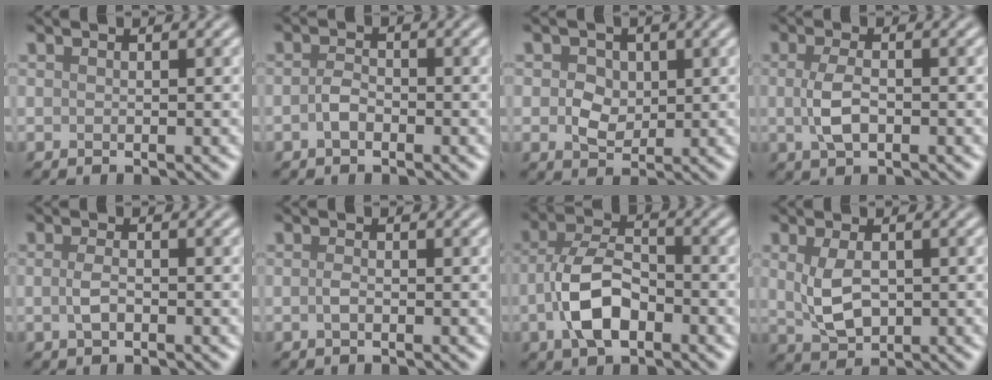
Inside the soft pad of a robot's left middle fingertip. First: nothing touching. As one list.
[{"total": 1.5, "force": [-0.7, 0.8, 1.1], "torque": [-0.024, 0.002, -0.017]}, {"total": 2.7, "force": [0.2, 2.2, 1.5], "torque": [-0.027, -0.003, 0.001]}, {"total": 2.9, "force": [-0.2, 1.4, 2.5], "torque": [-0.058, -0.003, -0.005]}, {"total": 1.5, "force": [-0.4, 0.7, 1.3], "torque": [-0.030, 0.000, -0.010]}, {"total": 0.8, "force": [-0.3, 0.3, 0.7], "torque": [-0.017, 0.000, -0.007]}, {"total": 6.1, "force": [-1.9, 3.4, 4.8], "torque": [-0.097, 0.001, -0.041]}, {"total": 3.5, "force": [0.3, 2.1, 2.8], "torque": [-0.067, -0.003, 0.011]}]